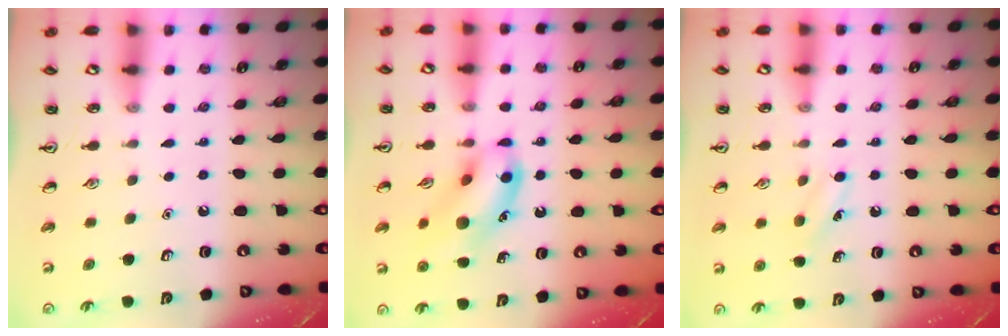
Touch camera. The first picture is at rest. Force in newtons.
{"total": 12.6, "press": 12.5, "slide": 1.2}
{"total": 7.0, "press": 6.7, "slide": 2.3}